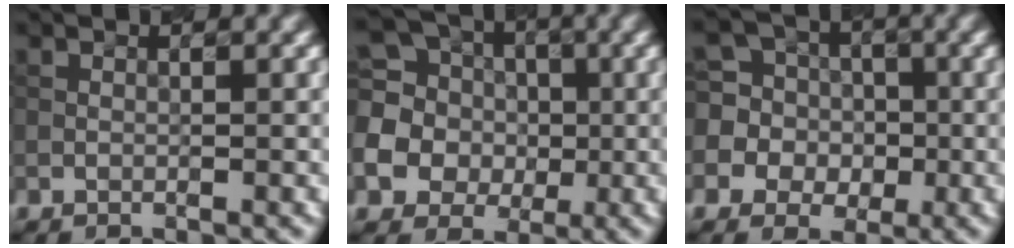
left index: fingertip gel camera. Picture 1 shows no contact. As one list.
[{"total": 10.8, "force": [0.5, 9.9, 4.2], "torque": [-0.151, 0.026, -0.015]}, {"total": 7.1, "force": [0.5, 6.9, 1.9], "torque": [-0.059, 0.041, -0.014]}]